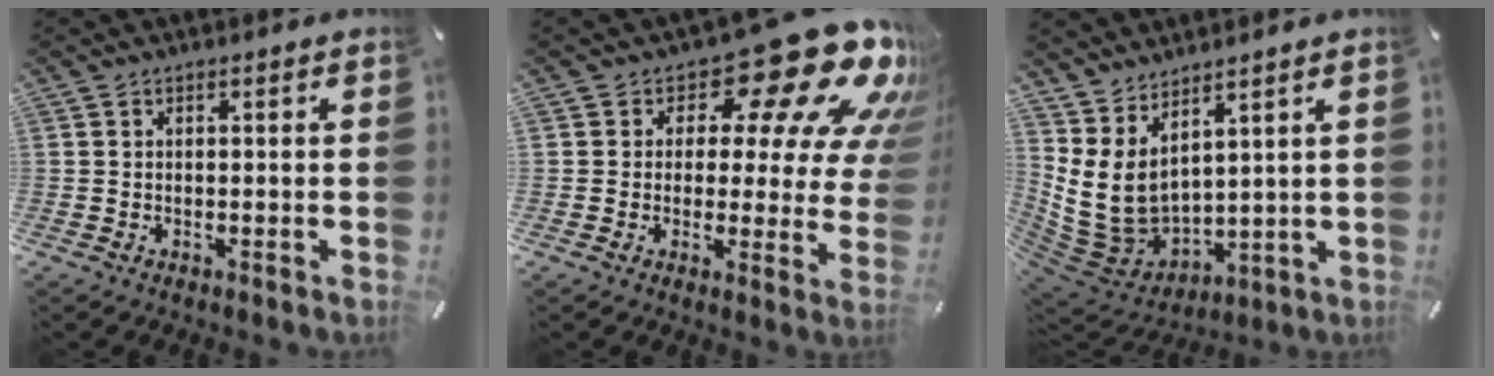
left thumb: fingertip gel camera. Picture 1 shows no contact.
{"total": 20.7, "force": [12.5, 8.4, 14.2], "torque": [-0.187, -0.085, 0.200]}
{"total": 10.6, "force": [4.0, 7.8, 6.0], "torque": [-0.148, -0.040, 0.087]}